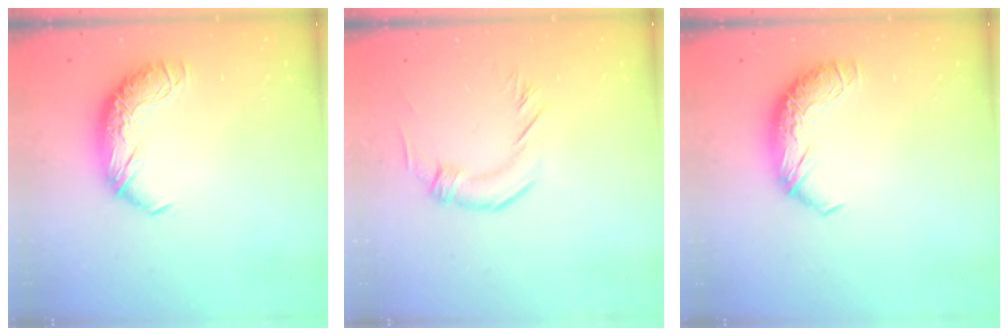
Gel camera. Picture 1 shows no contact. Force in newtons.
{"total": 2.5, "press": 2.1, "slide": 1.4}
{"total": 0.0}